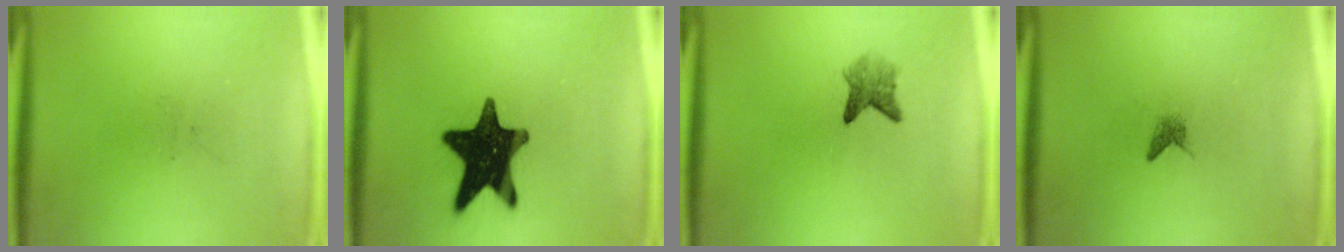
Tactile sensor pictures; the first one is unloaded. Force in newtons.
{"total": 16.5}
{"total": 2.7}
{"total": 1.0}